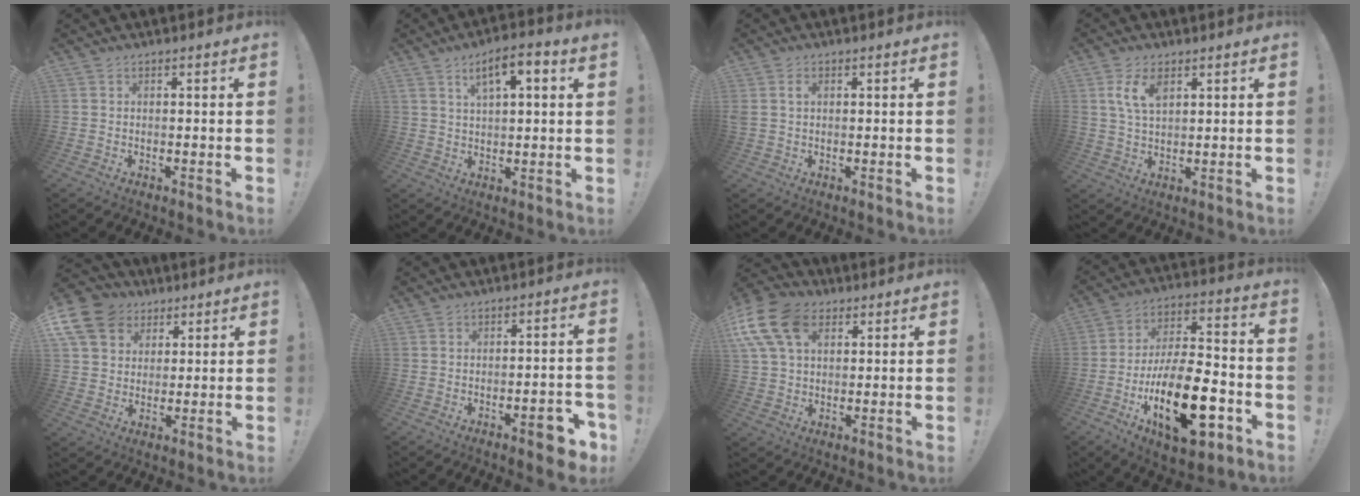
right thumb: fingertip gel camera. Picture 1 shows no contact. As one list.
[{"total": 7.6, "force": [3.4, 2.4, 6.3], "torque": [-0.096, -0.013, 0.055]}, {"total": 2.1, "force": [0.7, 1.4, 1.4], "torque": [-0.035, 0.006, 0.014]}, {"total": 7.1, "force": [3.1, 3.8, 5.2], "torque": [-0.103, -0.005, 0.055]}, {"total": 13.3, "force": [5.8, 10.7, 5.5], "torque": [-0.103, -0.033, 0.115]}, {"total": 10.3, "force": [-6.0, 2.3, 8.0], "torque": [-0.101, 0.033, -0.094]}, {"total": 16.0, "force": [6.2, 10.6, 10.2], "torque": [-0.215, -0.020, 0.118]}, {"total": 25.0, "force": [-9.7, 10.8, 20.4], "torque": [-0.358, 0.055, -0.151]}]